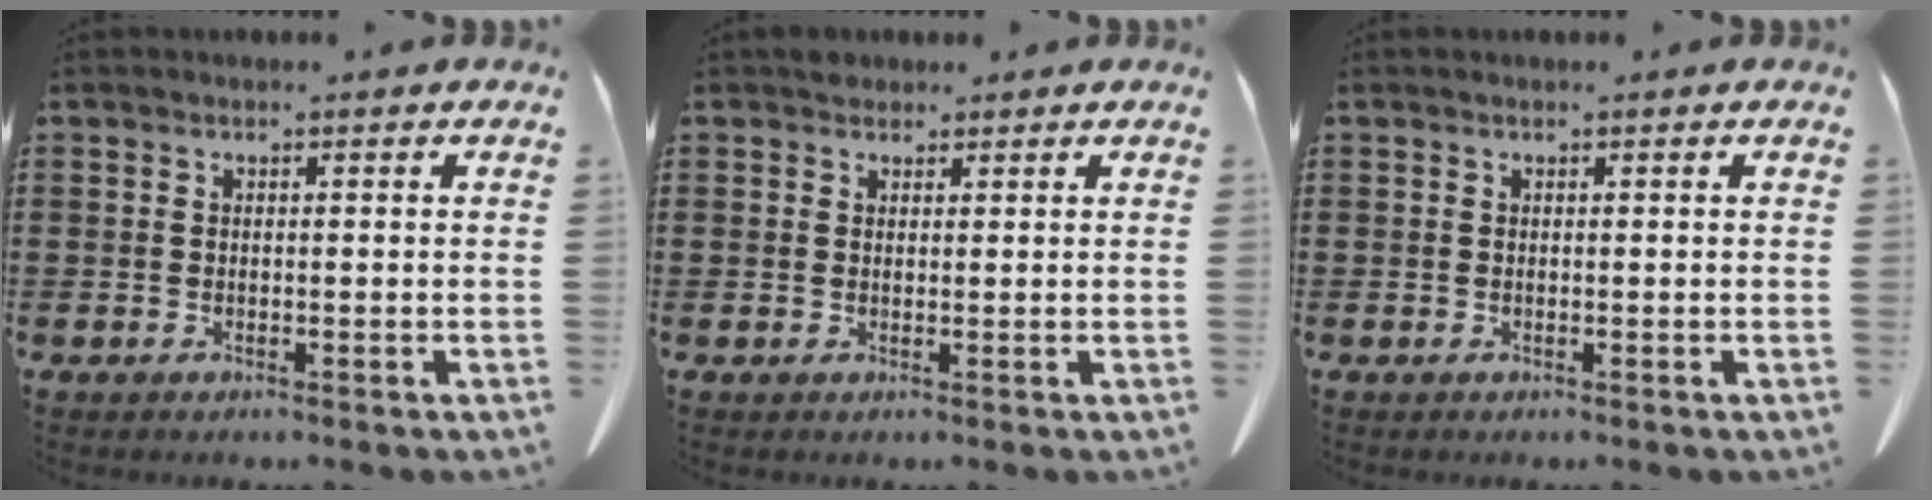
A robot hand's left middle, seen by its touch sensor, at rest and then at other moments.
{"total": 1.5, "force": [1.2, 0.9, 0.1], "torque": [0.002, 0.002, 0.022]}
{"total": 0.0}